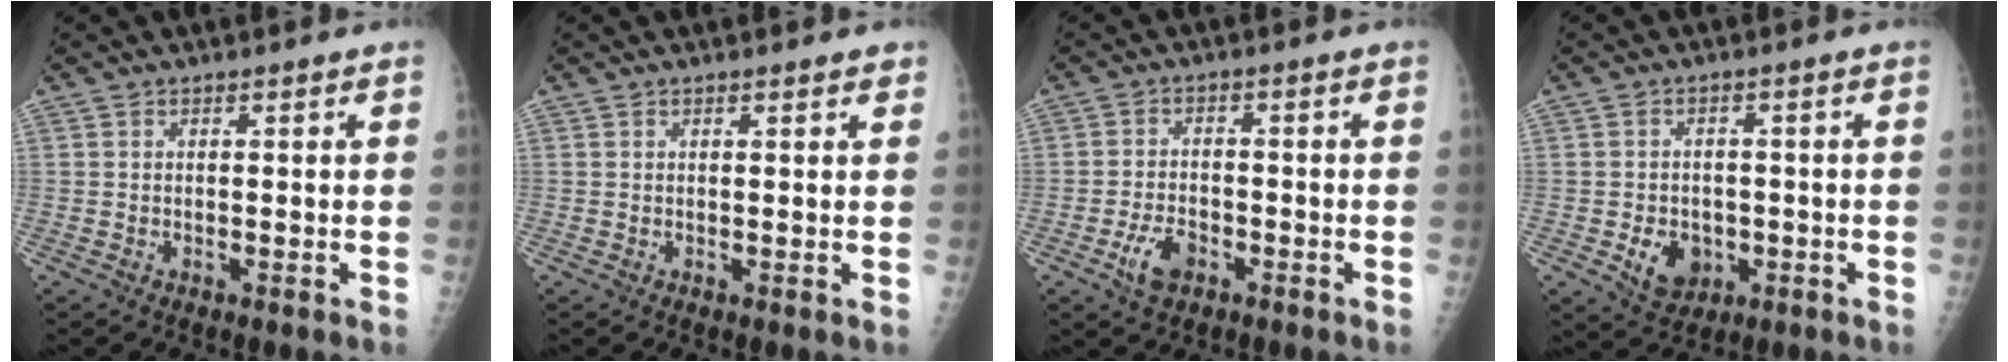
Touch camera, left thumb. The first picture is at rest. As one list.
[{"total": 1.8, "force": [1.2, 0.5, 1.1], "torque": [-0.010, -0.001, 0.013]}, {"total": 5.4, "force": [-2.7, 3.2, 3.3], "torque": [-0.058, 0.016, -0.048]}, {"total": 6.6, "force": [-1.9, 5.2, 3.6], "torque": [-0.033, 0.006, -0.020]}]